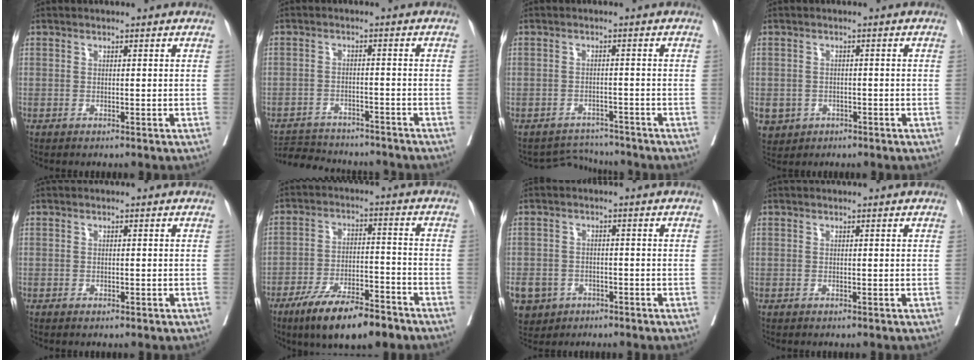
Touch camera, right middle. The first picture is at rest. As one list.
[{"total": 10.3, "force": [-9.7, 2.8, 2.3], "torque": [-0.041, 0.009, -0.136]}, {"total": 3.5, "force": [-3.1, 0.5, -1.5], "torque": [0.026, 0.011, -0.046]}, {"total": 7.2, "force": [-3.1, 6.1, 2.1], "torque": [-0.058, 0.002, -0.043]}, {"total": 0.8, "force": [-0.4, 0.4, 0.6], "torque": [-0.010, 0.000, -0.003]}, {"total": 12.7, "force": [-9.2, 3.4, 8.2], "torque": [-0.130, -0.009, -0.156]}, {"total": 9.8, "force": [-4.8, 7.9, 3.2], "torque": [-0.087, 0.004, -0.072]}, {"total": 0.0}]